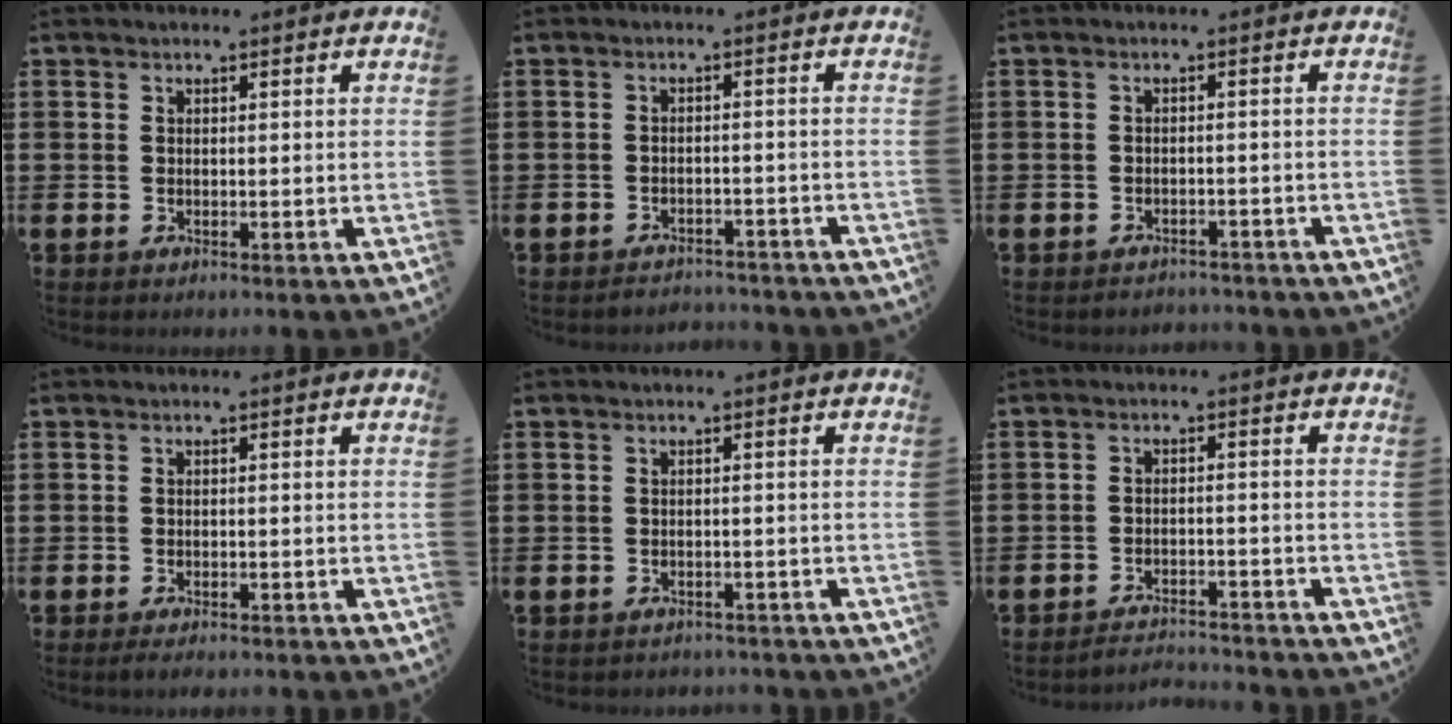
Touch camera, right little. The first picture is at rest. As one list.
[{"total": 2.0, "force": [-2.0, 0.1, -0.2], "torque": [-0.004, 0.004, -0.044]}, {"total": 1.5, "force": [-1.5, 0.1, -0.1], "torque": [-0.003, 0.003, -0.034]}, {"total": 1.2, "force": [-1.1, 0.1, 0.5], "torque": [-0.010, -0.001, -0.022]}, {"total": 1.2, "force": [-1.2, 0.1, -0.1], "torque": [-0.003, 0.003, -0.026]}, {"total": 2.7, "force": [-2.7, -0.1, -0.1], "torque": [-0.003, 0.004, -0.058]}]